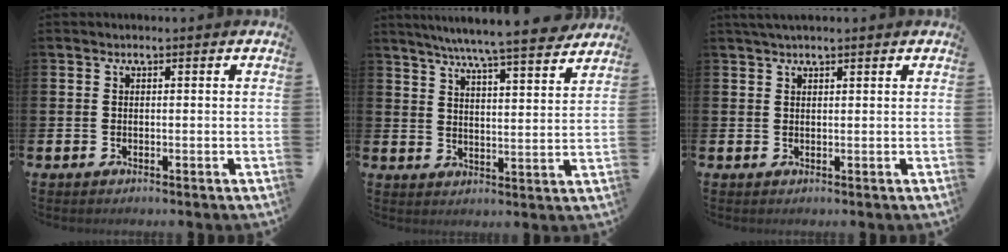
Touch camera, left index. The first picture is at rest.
{"total": 7.8, "force": [7.3, -0.1, 2.5], "torque": [-0.057, -0.053, 0.125]}
{"total": 1.8, "force": [1.5, 0.2, 0.9], "torque": [-0.018, 0.005, 0.027]}